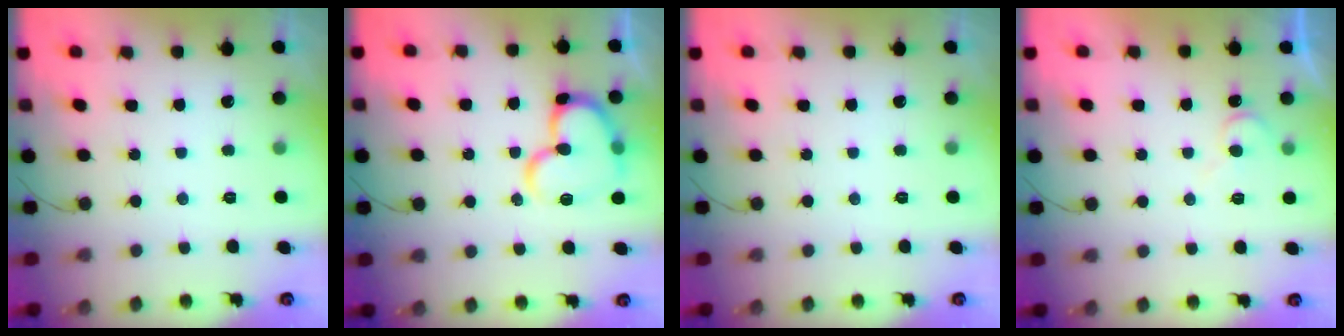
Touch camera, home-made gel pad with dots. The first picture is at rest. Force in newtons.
{"total": 15.8, "press": 15.6, "slide": 1.9}
{"total": 0.0}
{"total": 5.8, "press": 5.8, "slide": 0.8}